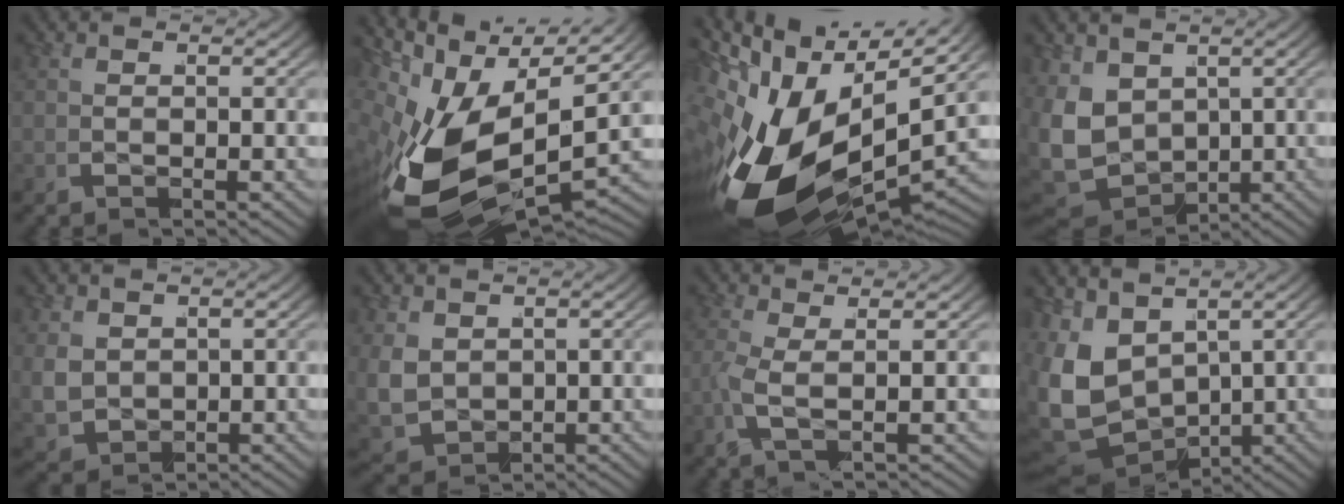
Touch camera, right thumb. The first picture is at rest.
{"total": 15.4, "force": [-2.8, 9.1, 12.1], "torque": [-0.254, -0.055, -0.027]}
{"total": 20.3, "force": [-3.9, 12.8, 15.2], "torque": [-0.292, -0.064, -0.039]}
{"total": 8.8, "force": [-1.2, 7.1, 5.0], "torque": [-0.163, -0.053, 0.001]}
{"total": 4.0, "force": [-0.1, 3.5, 2.0], "torque": [-0.063, -0.030, 0.018]}
{"total": 5.2, "force": [-0.3, 4.4, 2.7], "torque": [-0.089, -0.038, 0.017]}
{"total": 2.8, "force": [0.6, 1.0, 2.5], "torque": [-0.064, -0.009, 0.010]}
{"total": 10.6, "force": [-1.5, 8.3, 6.5], "torque": [-0.182, -0.058, 0.001]}